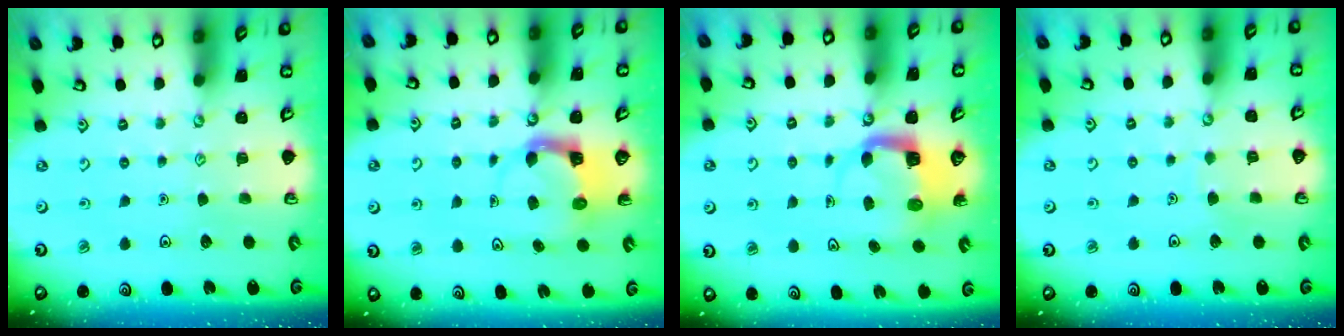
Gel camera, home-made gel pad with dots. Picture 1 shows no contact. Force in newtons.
{"total": 4.0, "press": 3.9, "slide": 0.4}
{"total": 5.8, "press": 5.8, "slide": 0.6}
{"total": 2.7, "press": 2.7, "slide": 0.2}